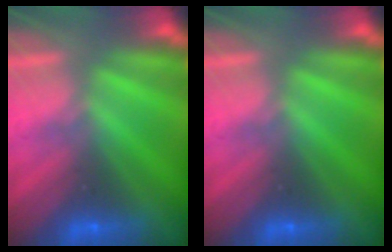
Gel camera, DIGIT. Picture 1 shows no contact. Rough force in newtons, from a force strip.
{"total": 0.0}